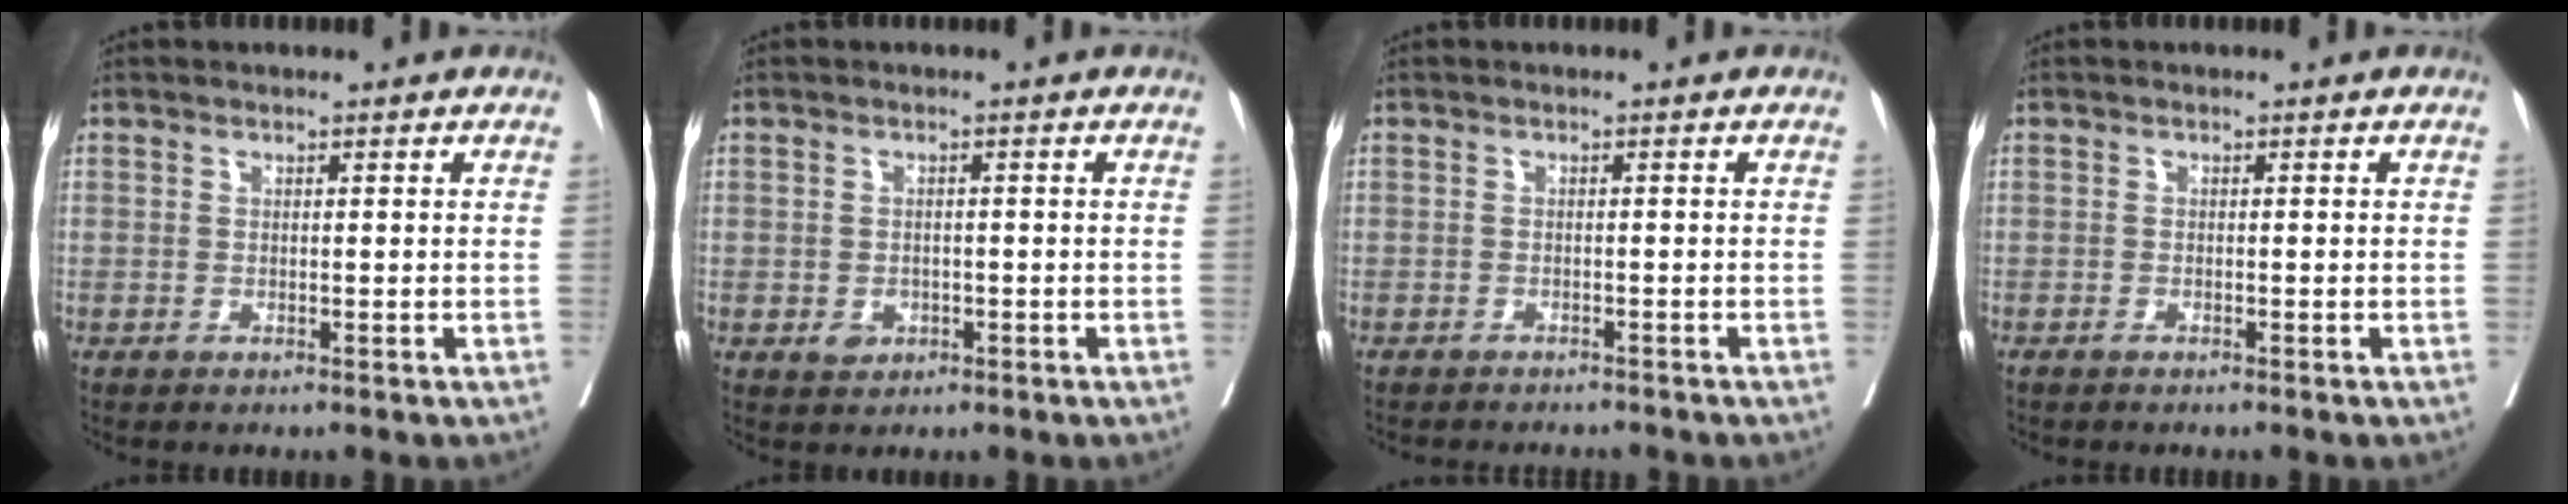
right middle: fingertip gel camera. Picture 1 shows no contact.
{"total": 2.2, "force": [-0.8, 1.8, 1.0], "torque": [-0.013, 0.002, -0.005]}
{"total": 5.6, "force": [-5.2, 1.2, 1.5], "torque": [-0.014, -0.005, -0.065]}
{"total": 0.9, "force": [-0.8, 0.0, 0.4], "torque": [-0.009, -0.003, -0.012]}